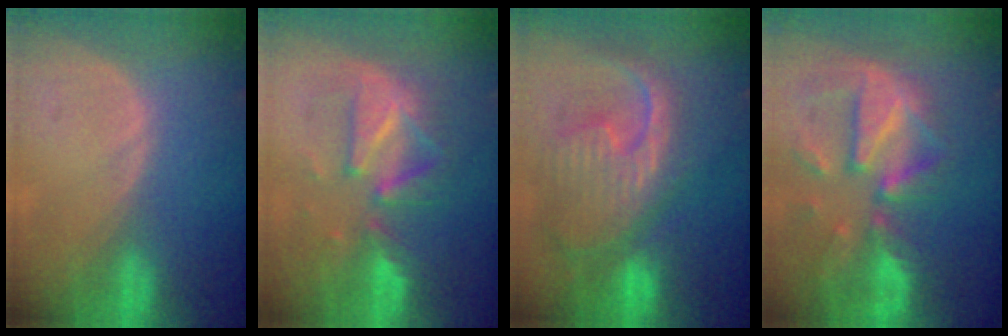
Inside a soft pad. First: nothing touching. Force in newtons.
{"total": 8.2, "press": 8.2, "slide": 0.7}
{"total": 12.5, "press": 10.7, "slide": 6.5}
{"total": 12.0, "press": 10.4, "slide": 6.0}